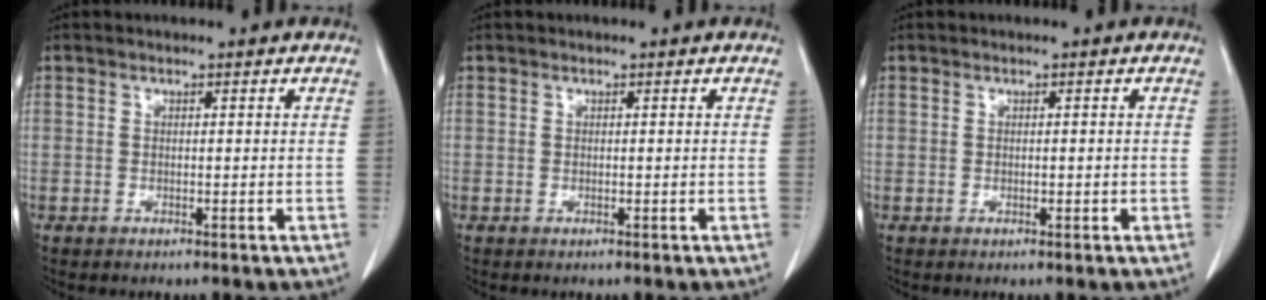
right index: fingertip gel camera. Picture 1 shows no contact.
{"total": 0.0}
{"total": 1.2, "force": [-0.2, 0.6, 1.0], "torque": [-0.021, 0.000, -0.001]}